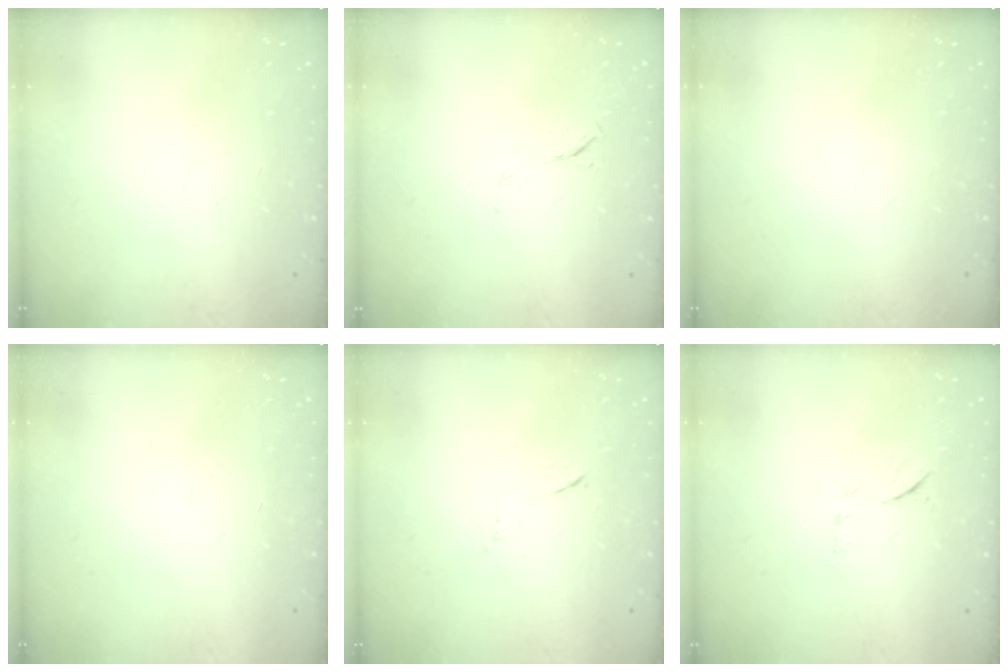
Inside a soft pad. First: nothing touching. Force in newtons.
{"total": 5.4, "press": 5.2, "slide": 1.3}
{"total": 0.0}
{"total": 1.7, "press": 1.7, "slide": 0.1}
{"total": 6.2, "press": 6.2, "slide": 0.9}
{"total": 8.7, "press": 8.7, "slide": 0.3}